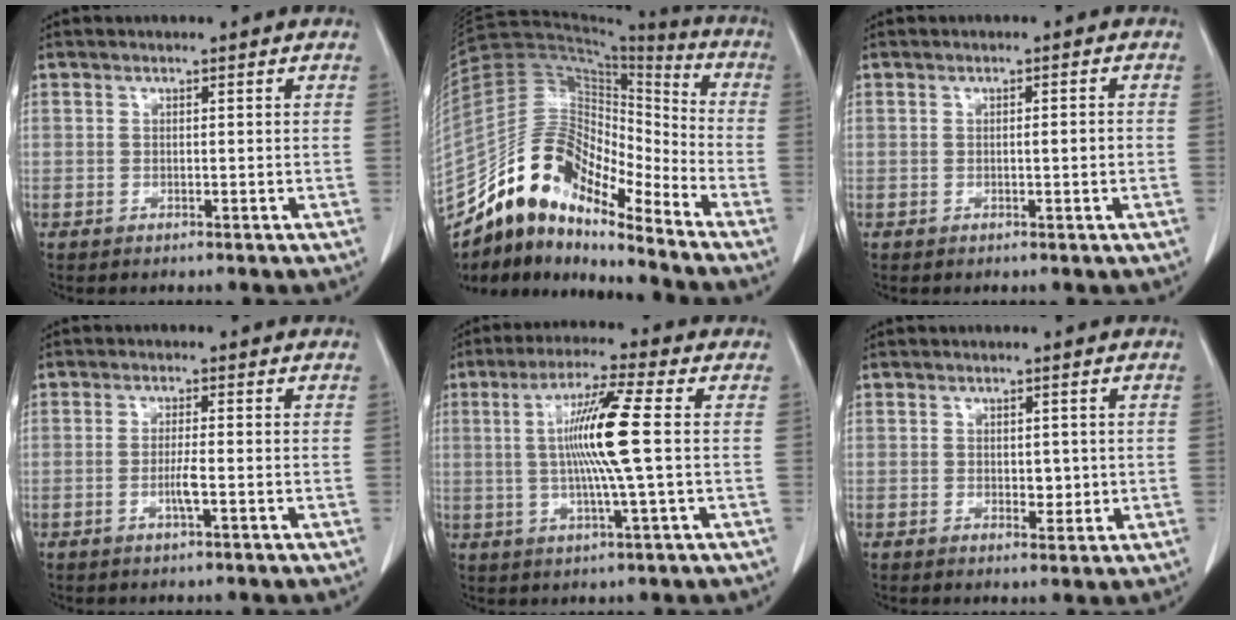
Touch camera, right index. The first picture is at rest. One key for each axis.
{"total": 15.9, "fx": -12.7, "fy": 4.9, "fz": 8.2, "tx": -0.137, "ty": 0.059, "tz": -0.230}
{"total": 1.5, "fx": -0.2, "fy": 0.1, "fz": 1.5, "tx": -0.023, "ty": 0.000, "tz": -0.003}
{"total": 2.5, "fx": -0.7, "fy": -0.1, "fz": 2.3, "tx": -0.048, "ty": -0.002, "tz": -0.014}
{"total": 10.7, "fx": 0.8, "fy": -1.0, "fz": 10.7, "tx": -0.203, "ty": 0.001, "tz": 0.011}
{"total": 2.5, "fx": 0.2, "fy": 1.5, "fz": 1.9, "tx": -0.023, "ty": -0.002, "tz": 0.010}